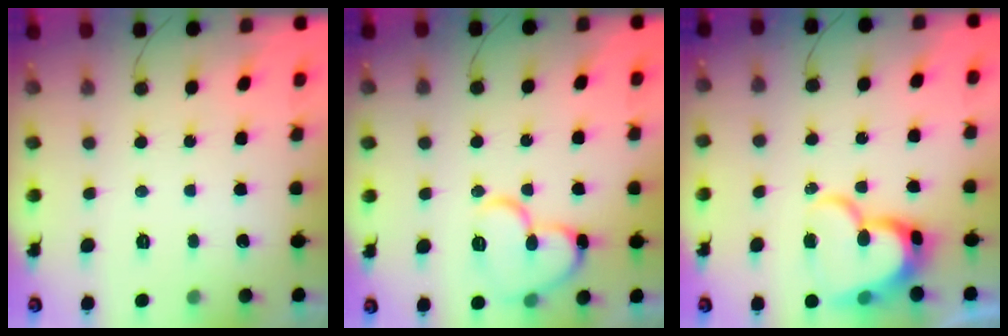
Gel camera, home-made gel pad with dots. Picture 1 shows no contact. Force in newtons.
{"total": 13.3, "press": 13.1, "slide": 2.1}
{"total": 16.3, "press": 16.2, "slide": 1.2}